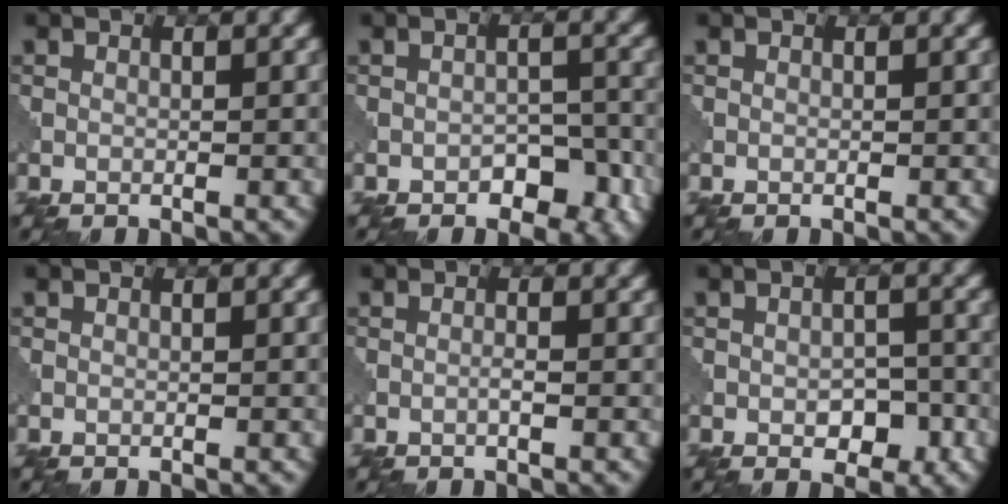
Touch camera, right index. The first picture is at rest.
{"total": 3.8, "force": [-2.0, 2.2, 2.3], "torque": [-0.027, -0.001, -0.026]}
{"total": 0.0}
{"total": 0.0}
{"total": 0.7, "force": [-0.3, 0.0, 0.6], "torque": [-0.012, 0.001, -0.008]}
{"total": 3.2, "force": [-1.0, 1.8, 2.4], "torque": [-0.031, -0.003, -0.012]}